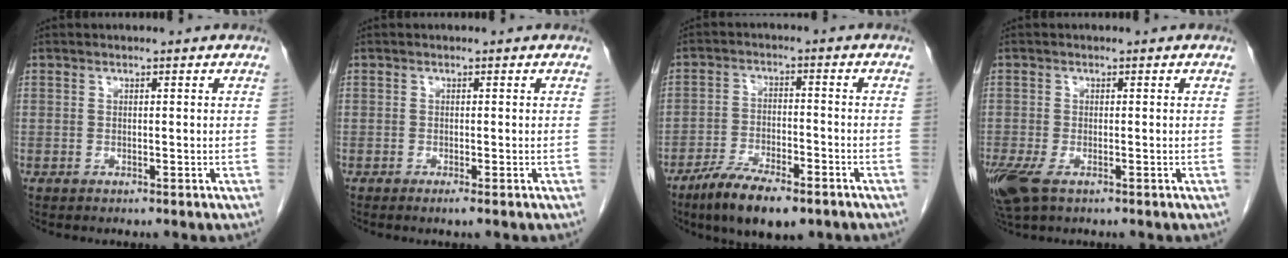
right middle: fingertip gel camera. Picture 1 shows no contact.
{"total": 0.9, "force": [-0.4, -0.7, 0.5], "torque": [-0.011, -0.002, -0.008]}
{"total": 9.6, "force": [-6.8, 2.3, 6.4], "torque": [-0.114, -0.013, -0.115]}
{"total": 6.3, "force": [-3.5, 2.8, 4.4], "torque": [-0.104, -0.020, -0.062]}